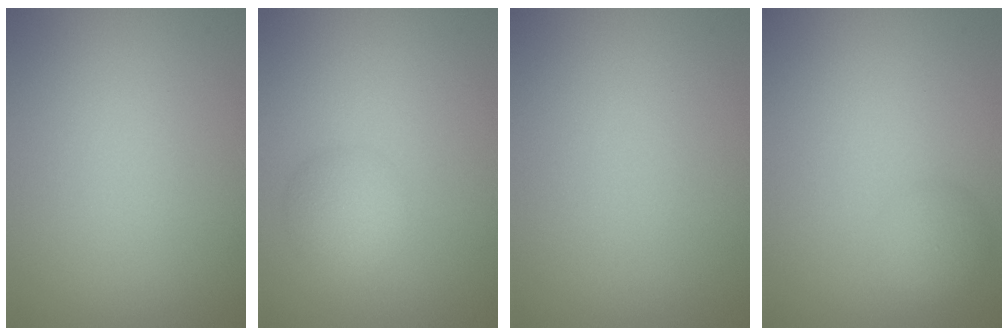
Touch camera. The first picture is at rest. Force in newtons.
{"total": 2.7, "press": 2.7, "slide": 0.1}
{"total": 0.0}
{"total": 1.9, "press": 1.9, "slide": 0.1}